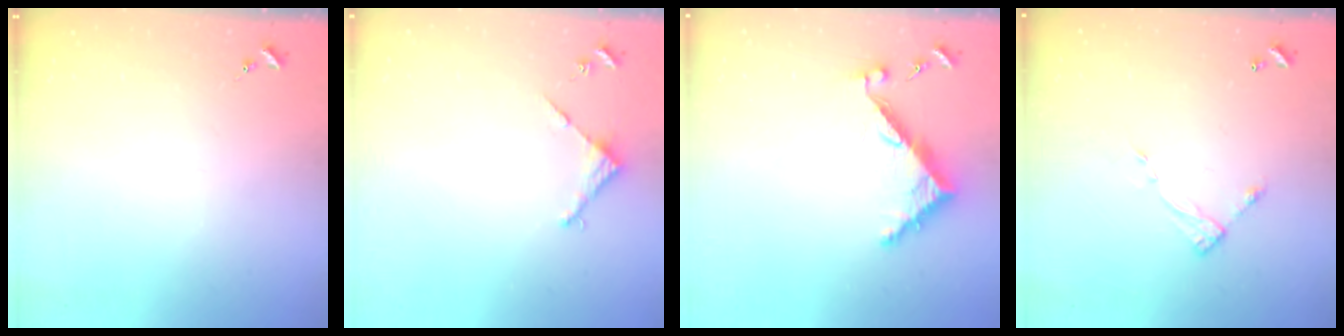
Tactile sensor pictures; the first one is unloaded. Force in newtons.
{"total": 2.9, "press": 2.8, "slide": 0.2}
{"total": 6.7, "press": 6.6, "slide": 0.6}
{"total": 6.0, "press": 6.0, "slide": 0.4}